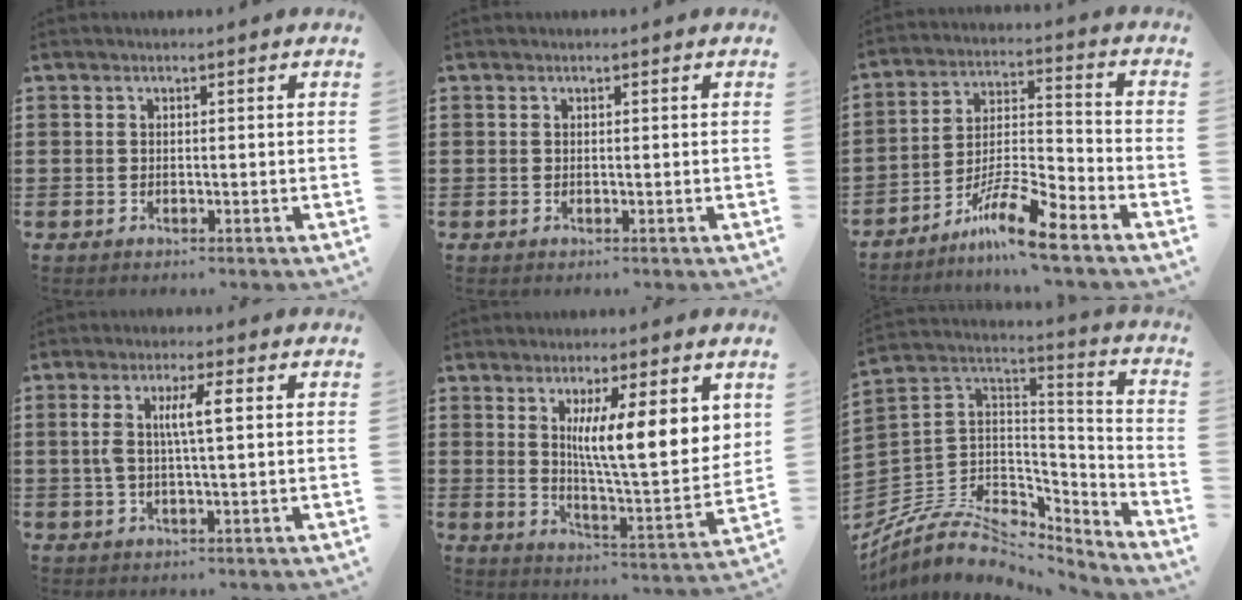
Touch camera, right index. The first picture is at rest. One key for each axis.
{"total": 0.0}
{"total": 10.1, "fx": -7.9, "fy": 1.0, "fz": 6.3, "tx": -0.124, "ty": 0.009, "tz": -0.152}
{"total": 5.3, "fx": 0.9, "fy": 0.8, "fz": 5.1, "tx": -0.107, "ty": -0.001, "tz": 0.009}
{"total": 9.9, "fx": 3.8, "fy": 1.4, "fz": 9.0, "tx": -0.155, "ty": -0.024, "tz": 0.059}
{"total": 7.2, "fx": -4.9, "fy": 4.4, "fz": 2.9, "tx": -0.083, "ty": -0.009, "tz": -0.096}